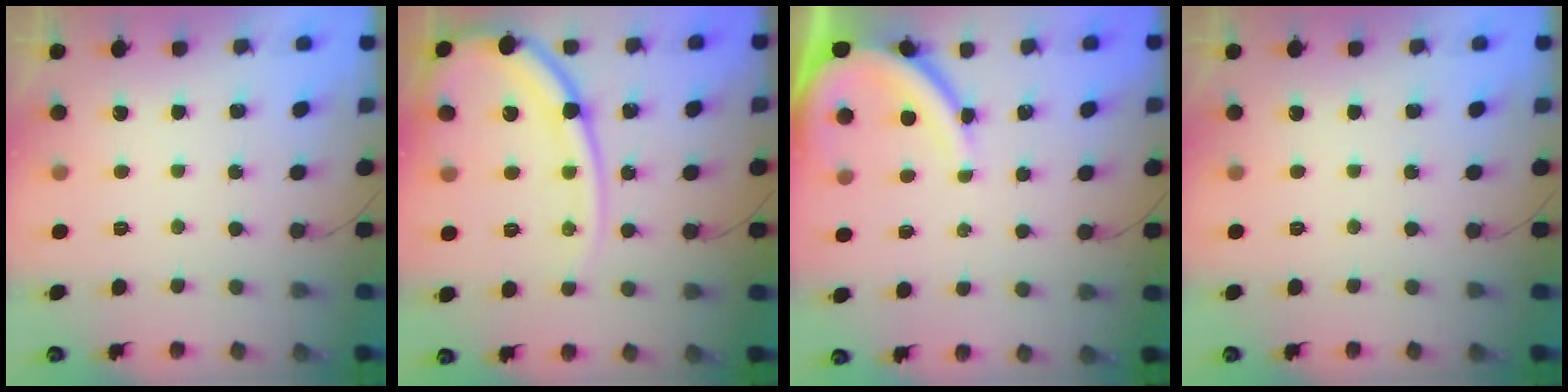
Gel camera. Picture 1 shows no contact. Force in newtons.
{"total": 15.4, "press": 15.3, "slide": 1.6}
{"total": 8.9, "press": 8.8, "slide": 0.8}
{"total": 0.0}